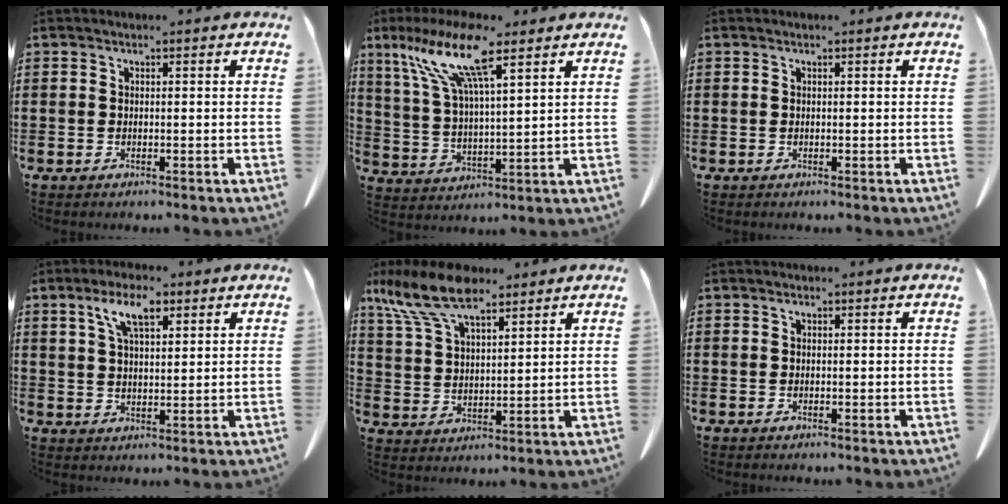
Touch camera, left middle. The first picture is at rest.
{"total": 12.5, "force": [8.2, 2.2, 9.1], "torque": [-0.211, -0.020, 0.137]}
{"total": 0.0}
{"total": 6.7, "force": [3.6, 2.4, 5.1], "torque": [-0.101, 0.008, 0.060]}
{"total": 11.2, "force": [7.7, 4.4, 6.9], "torque": [-0.165, -0.014, 0.139]}
{"total": 0.0}